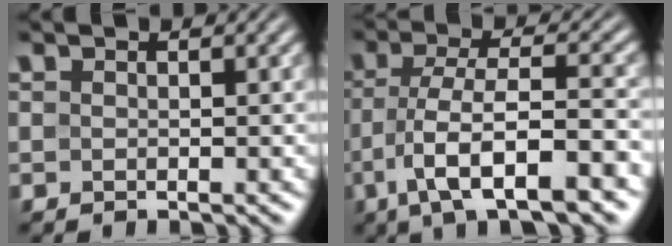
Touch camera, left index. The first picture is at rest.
{"total": 8.9, "force": [-4.1, 2.5, 7.5], "torque": [-0.130, 0.002, -0.073]}